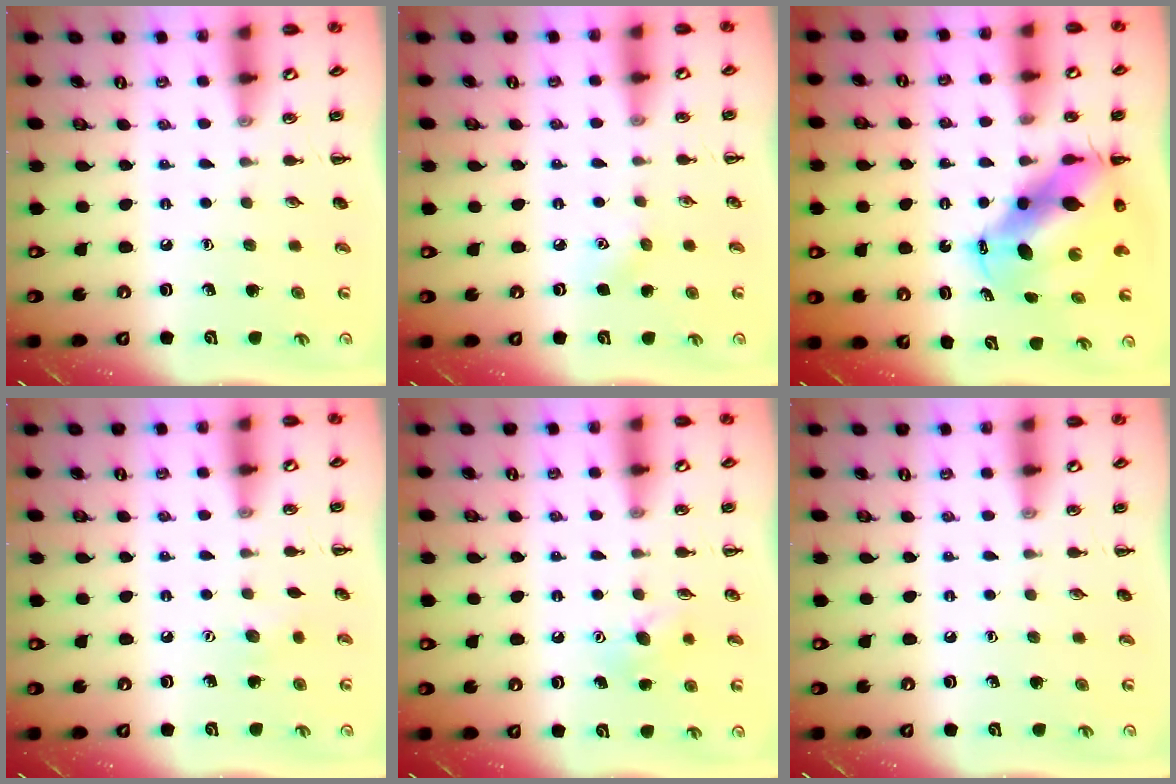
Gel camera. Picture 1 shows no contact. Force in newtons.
{"total": 3.9, "press": 3.8, "slide": 1.0}
{"total": 10.4, "press": 10.1, "slide": 2.7}
{"total": 3.8, "press": 3.6, "slide": 0.9}
{"total": 5.8, "press": 5.6, "slide": 1.5}
{"total": 0.0}